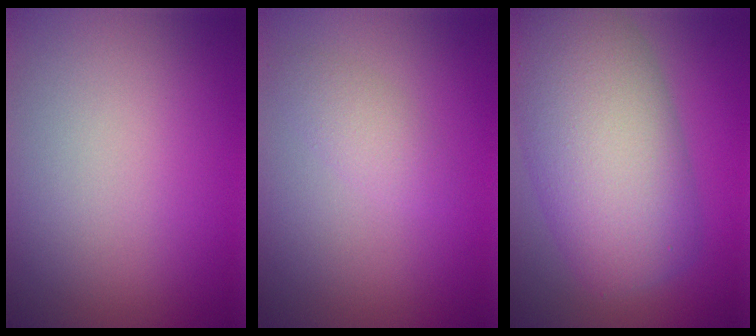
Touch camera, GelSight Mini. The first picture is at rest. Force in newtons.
{"total": 1.7, "press": 1.7, "slide": 0.0}
{"total": 11.3, "press": 11.3, "slide": 0.8}